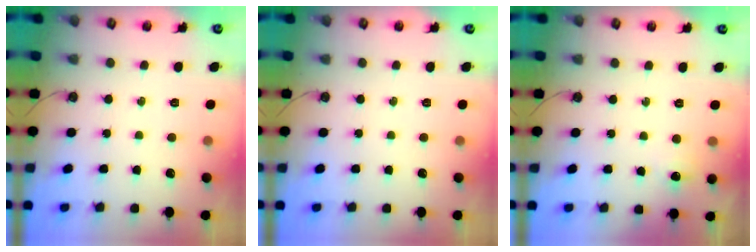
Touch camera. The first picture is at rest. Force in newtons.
{"total": 0.0}
{"total": 4.9, "press": 4.9, "slide": 0.7}